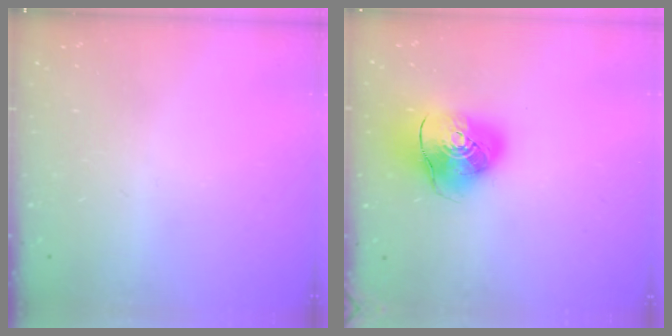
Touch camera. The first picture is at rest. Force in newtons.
{"total": 12.8, "press": 12.6, "slide": 2.1}